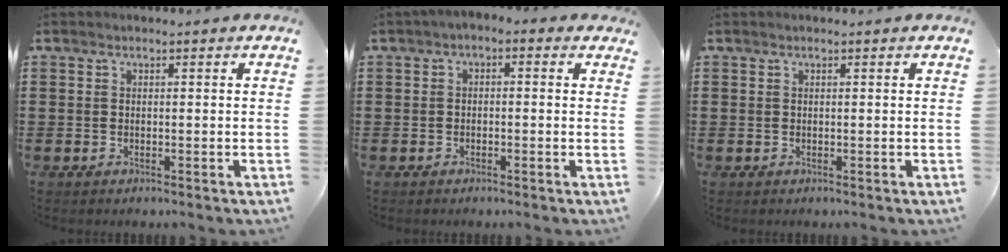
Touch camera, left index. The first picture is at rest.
{"total": 1.4, "force": [-1.2, 0.5, 0.6], "torque": [-0.013, 0.004, -0.025]}
{"total": 0.0}